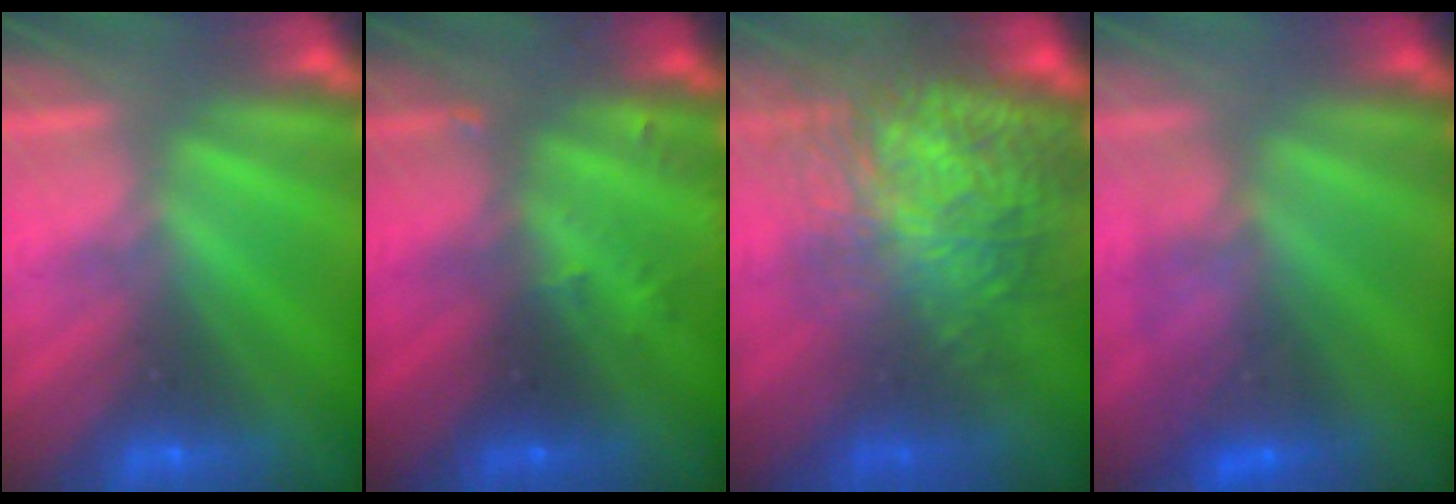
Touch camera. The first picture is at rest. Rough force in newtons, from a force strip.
{"total": 2.9}
{"total": 8.6}
{"total": 4.3}